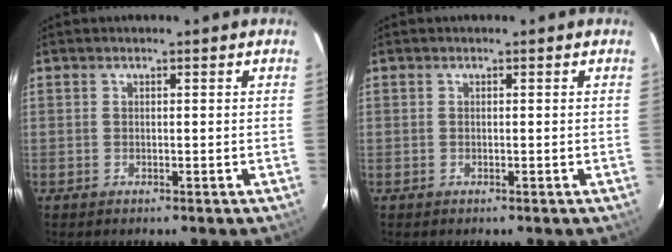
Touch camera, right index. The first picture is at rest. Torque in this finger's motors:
{"motor_torque": [0.01, 0.00, 0.11, 0.00]}